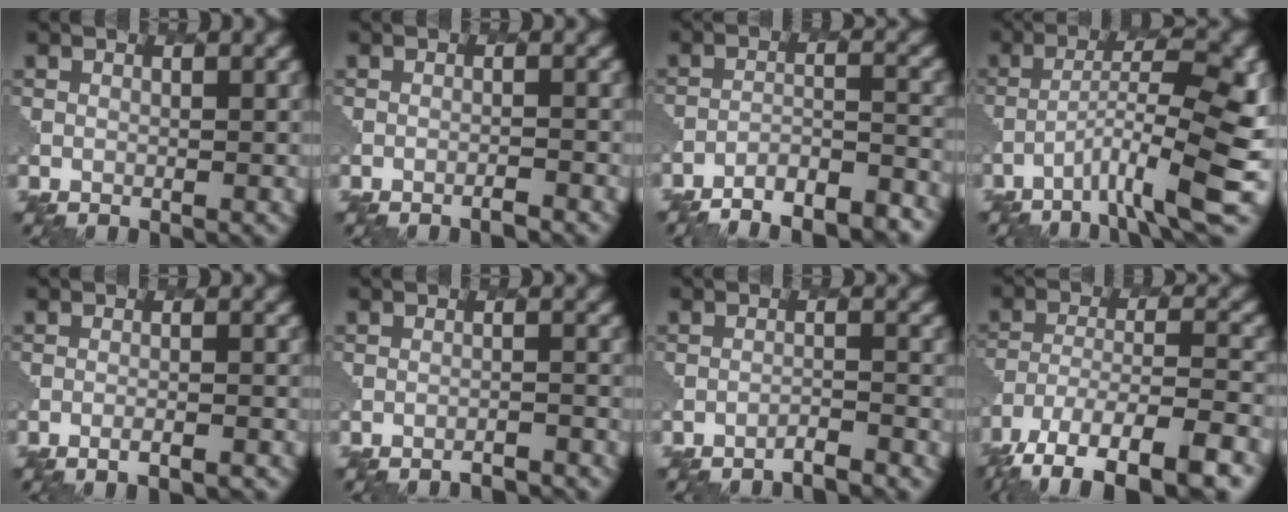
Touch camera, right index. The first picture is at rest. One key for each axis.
{"total": 1.2, "fx": -1.1, "fy": 0.1, "fz": 0.5, "tx": -0.002, "ty": 0.002, "tz": -0.027}
{"total": 9.6, "fx": -8.7, "fy": 2.2, "fz": 3.4, "tx": -0.048, "ty": -0.005, "tz": -0.120}
{"total": 7.5, "fx": -3.4, "fy": 0.9, "fz": 6.7, "tx": -0.110, "ty": 0.010, "tz": -0.063}
{"total": 3.1, "fx": -2.5, "fy": 0.6, "fz": 1.7, "tx": -0.022, "ty": 0.013, "tz": -0.041}
{"total": 3.8, "fx": -3.6, "fy": 0.4, "fz": 0.9, "tx": -0.005, "ty": 0.015, "tz": -0.051}
{"total": 2.3, "fx": -2.2, "fy": 0.1, "fz": 0.7, "tx": -0.002, "ty": 0.005, "tz": -0.043}
{"total": 12.4, "fx": -8.9, "fy": 4.3, "fz": 7.5, "tx": -0.146, "ty": -0.022, "tz": -0.140}